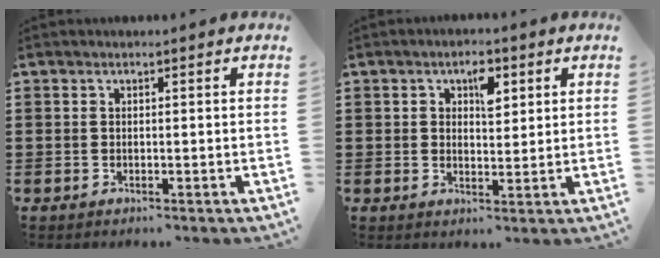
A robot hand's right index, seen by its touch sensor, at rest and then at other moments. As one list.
[{"total": 3.7, "force": [1.6, 1.9, 2.8], "torque": [-0.044, 0.005, 0.023]}]